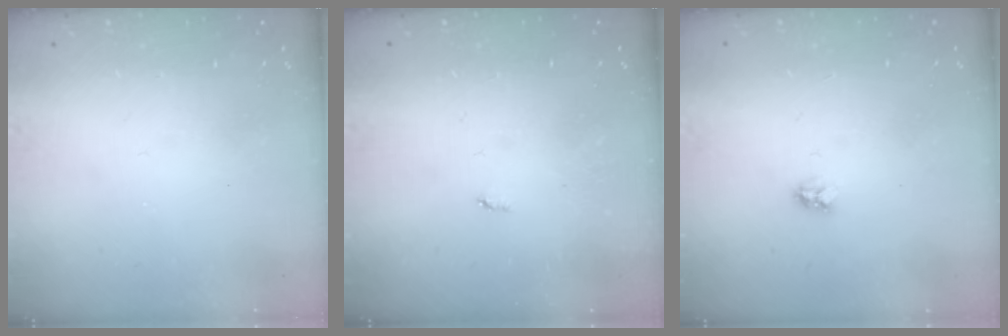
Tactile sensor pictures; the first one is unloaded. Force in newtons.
{"total": 2.1, "press": 2.1, "slide": 0.4}
{"total": 2.9, "press": 2.9, "slide": 0.3}